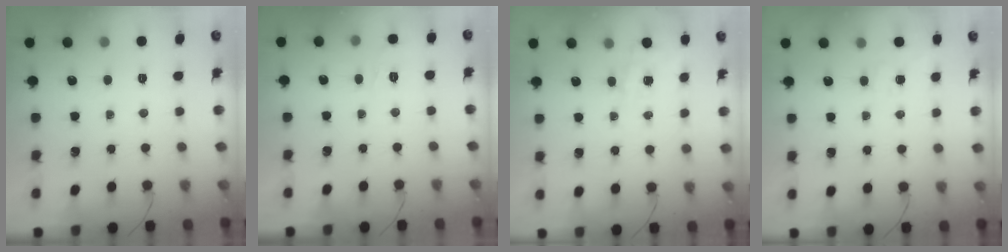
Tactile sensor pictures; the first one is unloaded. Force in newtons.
{"total": 5.8, "press": 5.5, "slide": 1.9}
{"total": 5.5, "press": 5.3, "slide": 1.3}
{"total": 2.9, "press": 2.5, "slide": 1.5}